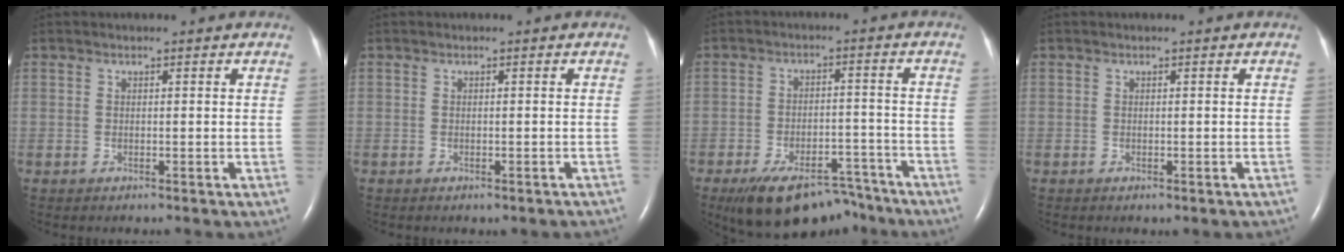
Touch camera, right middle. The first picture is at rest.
{"total": 2.5, "force": [-2.1, 0.9, 1.1], "torque": [-0.011, -0.004, -0.023]}
{"total": 13.2, "force": [-10.6, 5.4, 5.8], "torque": [-0.086, 0.011, -0.160]}
{"total": 0.7, "force": [-0.5, 0.3, 0.4], "torque": [-0.009, -0.003, -0.004]}